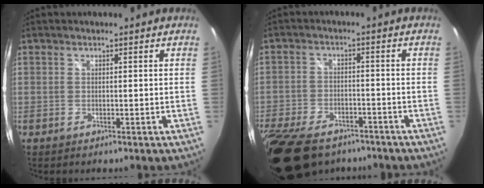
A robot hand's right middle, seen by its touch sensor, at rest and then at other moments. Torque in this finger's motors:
{"motor_torque": [0.77, -0.71, 0.29, 0.21]}